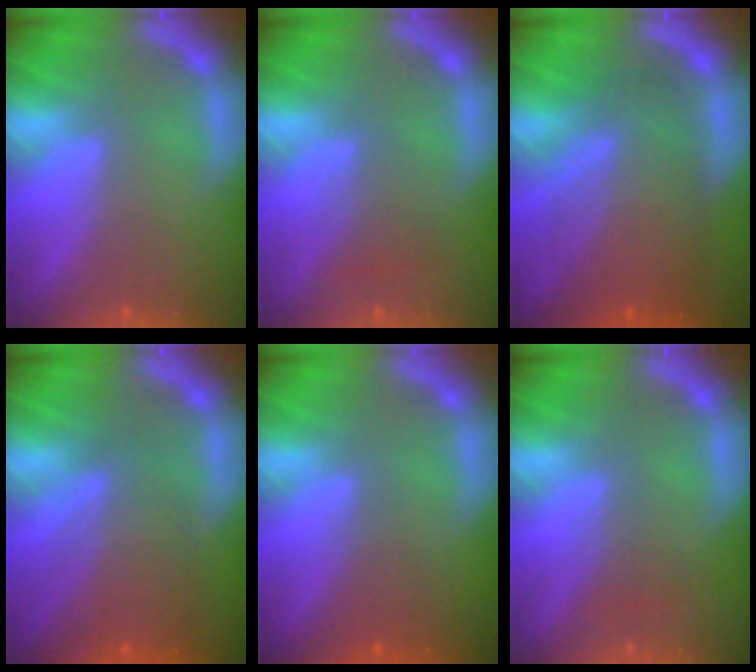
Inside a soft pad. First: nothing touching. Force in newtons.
{"total": 2.0}
{"total": 9.0}
{"total": 6.0}
{"total": 2.0}
{"total": 1.5}